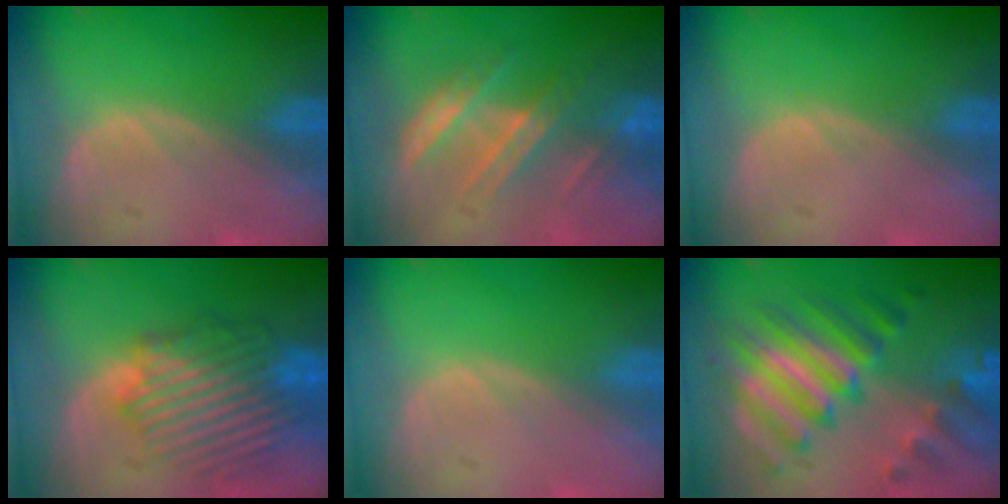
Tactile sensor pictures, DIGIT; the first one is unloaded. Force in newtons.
{"total": 7.3, "press": 6.6, "slide": 3.2}
{"total": 0.0}
{"total": 9.5, "press": 9.3, "slide": 2.1}
{"total": 0.0}
{"total": 10.5, "press": 10.5, "slide": 0.9}